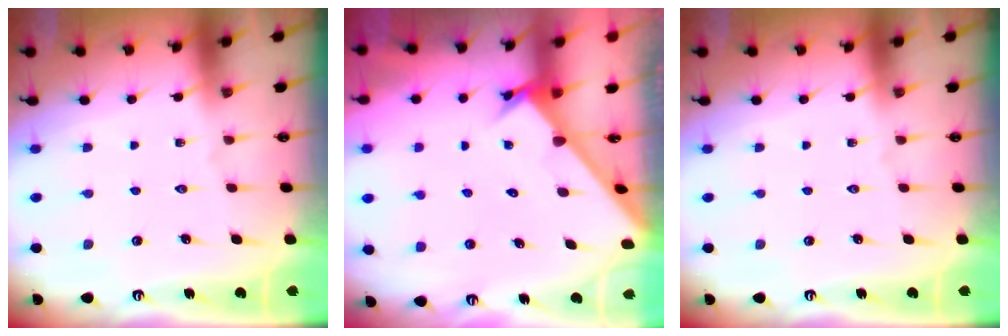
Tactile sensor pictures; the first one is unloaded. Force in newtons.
{"total": 2.4, "press": 2.4, "slide": 0.1}
{"total": 0.0}